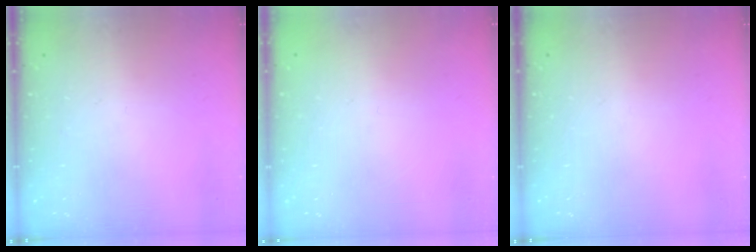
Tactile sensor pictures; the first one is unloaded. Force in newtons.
{"total": 2.2, "press": 2.2, "slide": 0.1}
{"total": 0.0}